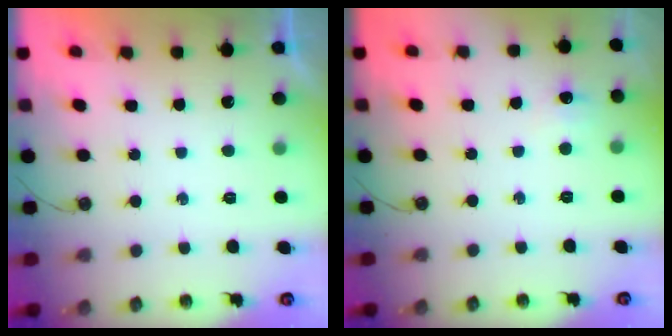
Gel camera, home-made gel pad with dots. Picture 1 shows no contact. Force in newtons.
{"total": 4.6, "press": 4.6, "slide": 0.6}